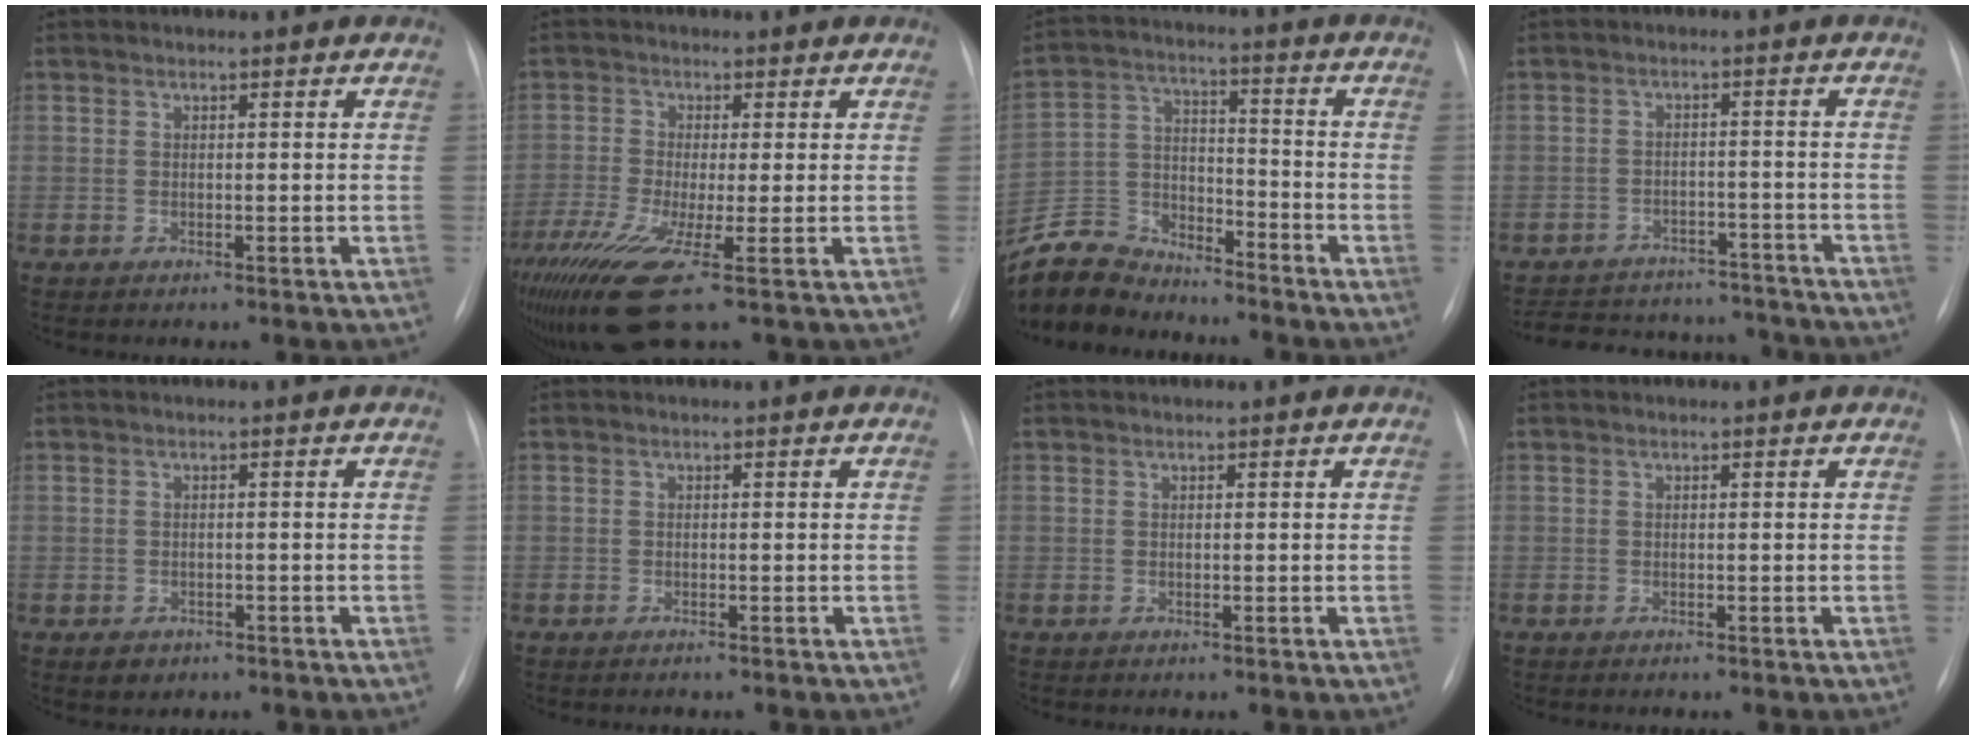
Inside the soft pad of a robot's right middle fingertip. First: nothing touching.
{"total": 13.0, "force": [-6.8, 2.2, 10.9], "torque": [-0.242, -0.035, -0.122]}
{"total": 10.8, "force": [-10.4, 3.0, 0.9], "torque": [-0.024, 0.016, -0.201]}
{"total": 17.2, "force": [-15.6, 5.6, 4.4], "torque": [-0.103, 0.012, -0.208]}
{"total": 2.1, "force": [-1.3, 1.5, 0.7], "torque": [-0.011, 0.001, -0.011]}
{"total": 0.6, "force": [-0.5, 0.0, 0.3], "torque": [-0.008, -0.002, -0.007]}
{"total": 0.0}
{"total": 0.0}